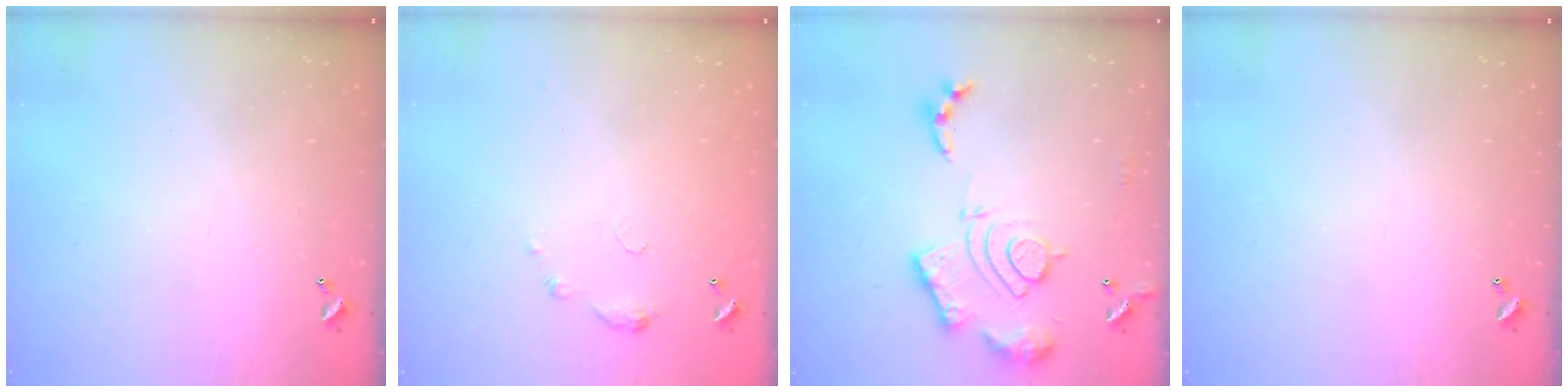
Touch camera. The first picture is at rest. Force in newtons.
{"total": 4.7, "press": 4.6, "slide": 0.7}
{"total": 17.4, "press": 17.3, "slide": 1.7}
{"total": 0.0}